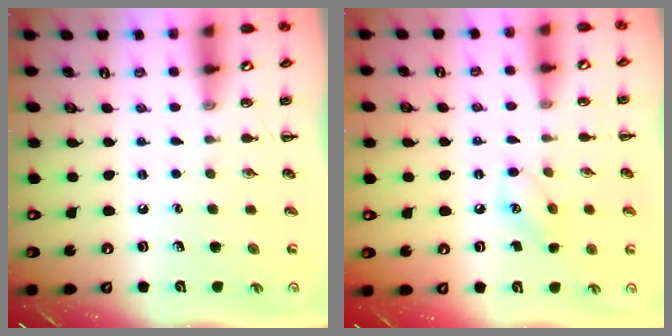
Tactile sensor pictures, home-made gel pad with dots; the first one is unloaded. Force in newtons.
{"total": 6.8, "press": 6.7, "slide": 1.3}